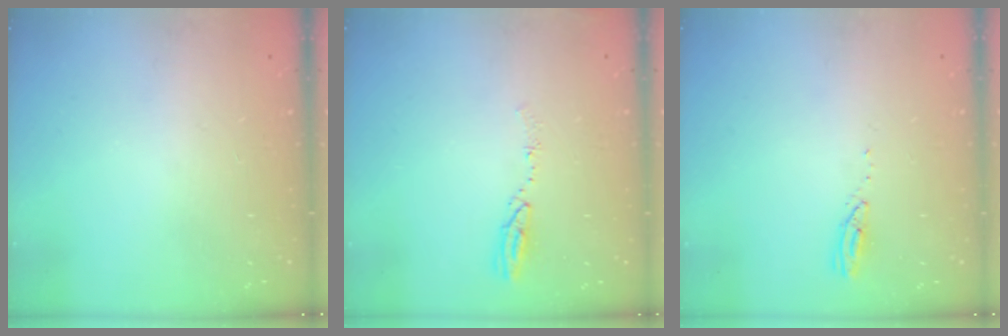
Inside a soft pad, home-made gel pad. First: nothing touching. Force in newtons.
{"total": 4.8, "press": 4.8, "slide": 0.4}
{"total": 2.8, "press": 2.8, "slide": 0.4}